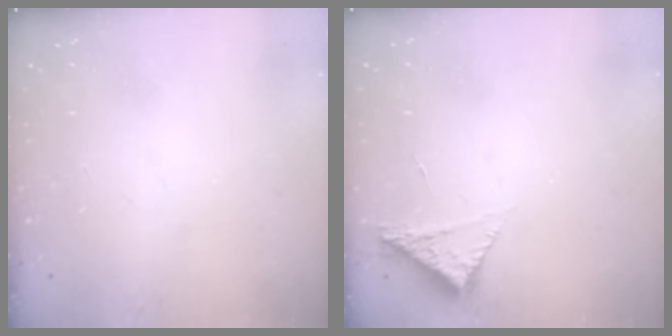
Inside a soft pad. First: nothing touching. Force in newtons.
{"total": 4.3, "press": 4.3, "slide": 0.3}